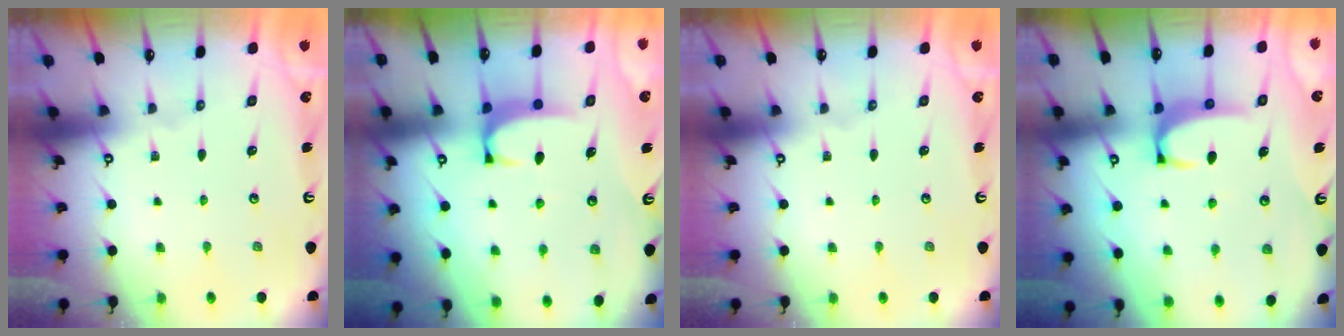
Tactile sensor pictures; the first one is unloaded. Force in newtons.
{"total": 1.8, "press": 1.7, "slide": 0.5}
{"total": 0.0}
{"total": 3.0, "press": 3.0, "slide": 0.4}